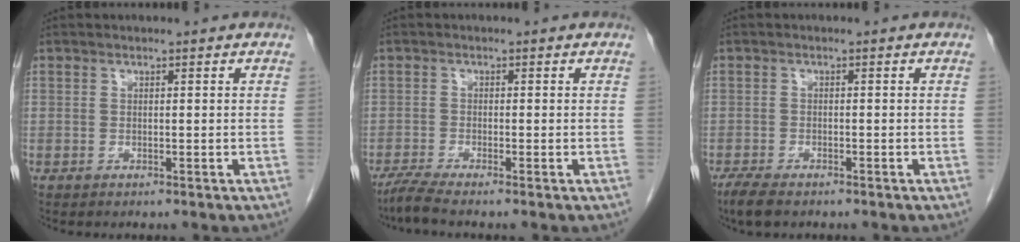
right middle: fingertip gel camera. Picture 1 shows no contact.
{"total": 2.7, "force": [-2.2, -0.5, 1.5], "torque": [-0.040, -0.008, -0.048]}
{"total": 3.5, "force": [-2.6, 1.0, 2.1], "torque": [-0.048, -0.010, -0.041]}